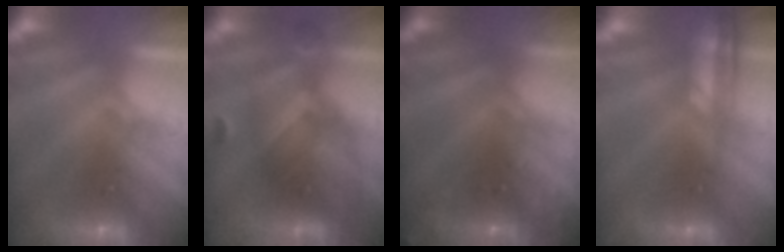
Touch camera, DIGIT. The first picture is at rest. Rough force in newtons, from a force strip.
{"total": 8.2}
{"total": 8.0}
{"total": 2.9}